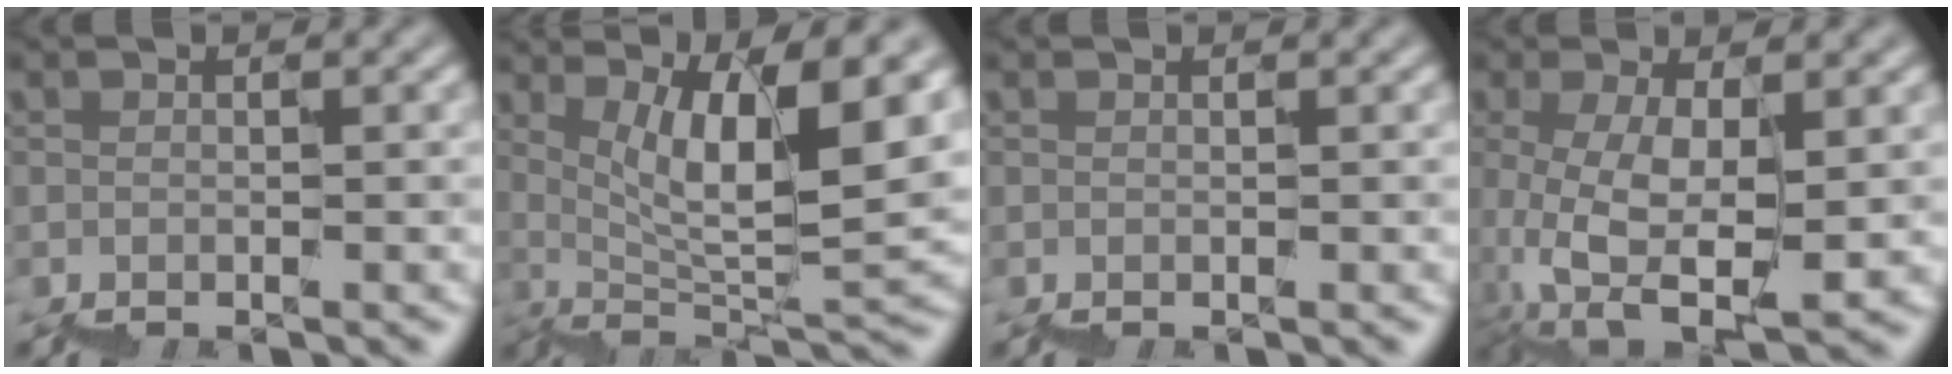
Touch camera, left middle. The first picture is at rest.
{"total": 8.7, "force": [5.4, 1.8, 6.6], "torque": [-0.096, -0.002, 0.105]}
{"total": 0.0}
{"total": 6.1, "force": [1.8, 2.5, 5.3], "torque": [-0.110, -0.005, 0.042]}